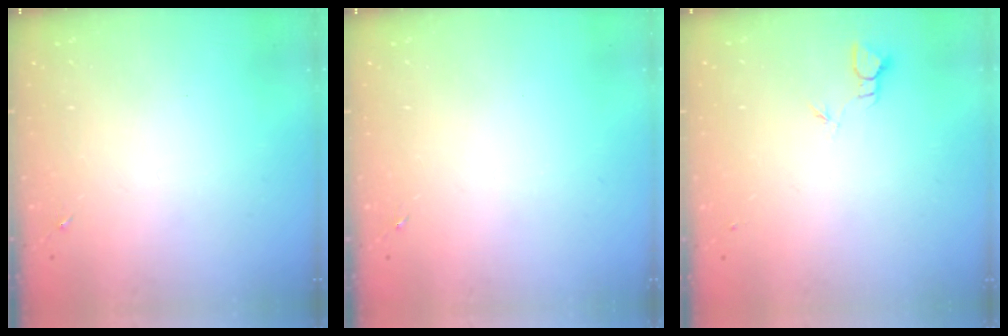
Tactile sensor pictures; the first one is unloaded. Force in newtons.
{"total": 0.0}
{"total": 2.0, "press": 2.0, "slide": 0.1}